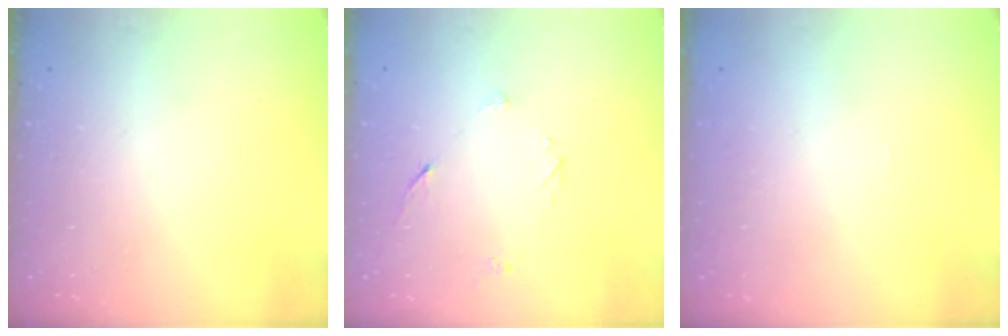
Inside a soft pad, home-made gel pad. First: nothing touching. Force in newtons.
{"total": 3.1, "press": 3.1, "slide": 0.4}
{"total": 0.5, "press": 0.5, "slide": 0.2}